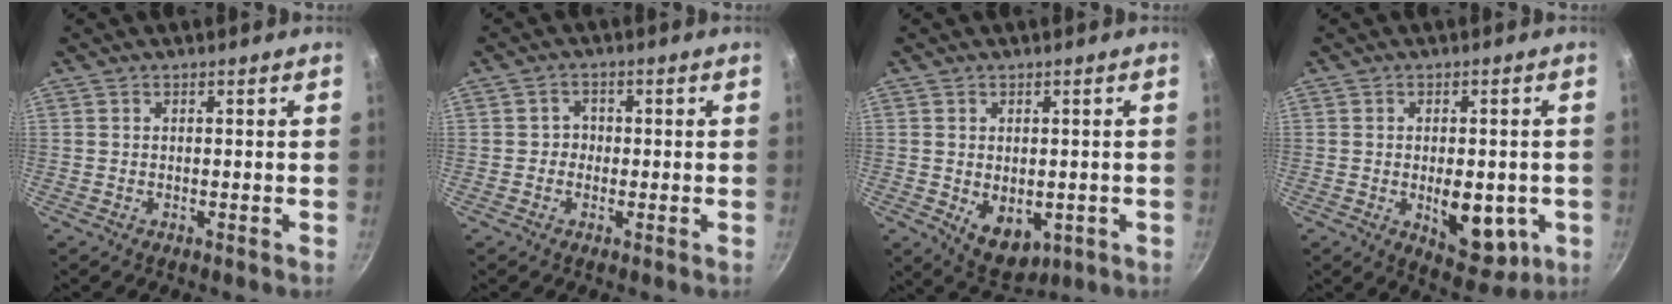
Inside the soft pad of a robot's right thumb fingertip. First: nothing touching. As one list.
[{"total": 2.3, "force": [-0.4, 2.2, 0.6], "torque": [0.011, 0.005, -0.010]}, {"total": 7.7, "force": [-1.1, 5.3, 5.5], "torque": [-0.065, -0.010, 0.002]}, {"total": 10.8, "force": [-2.2, 5.9, 8.8], "torque": [-0.089, -0.010, -0.018]}]